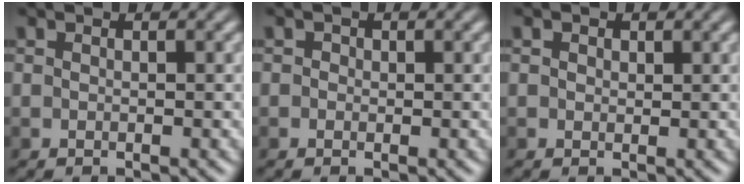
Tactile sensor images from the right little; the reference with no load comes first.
{"total": 0.5, "force": [0.1, 0.5, 0.1], "torque": [0.001, -0.006, -0.002]}
{"total": 0.8, "force": [0.4, 0.7, 0.2], "torque": [-0.004, -0.003, 0.005]}